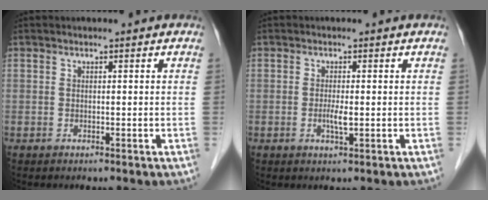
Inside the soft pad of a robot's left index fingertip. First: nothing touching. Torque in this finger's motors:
{"motor_torque": [0.47, 0.31, 0.01, 0.05]}